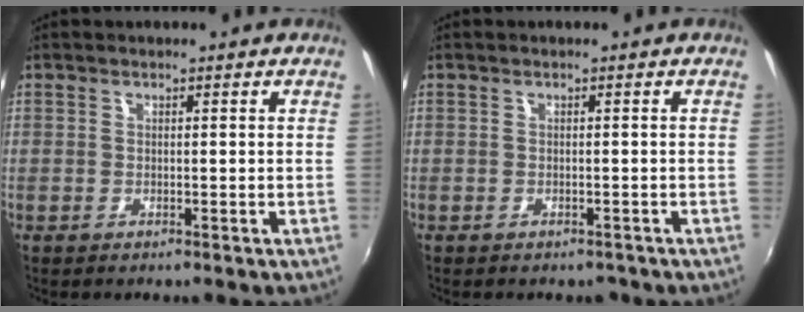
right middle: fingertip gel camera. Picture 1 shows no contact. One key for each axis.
{"total": 1.9, "fx": -1.4, "fy": 1.2, "fz": 0.5, "tx": -0.012, "ty": -0.007, "tz": -0.016}